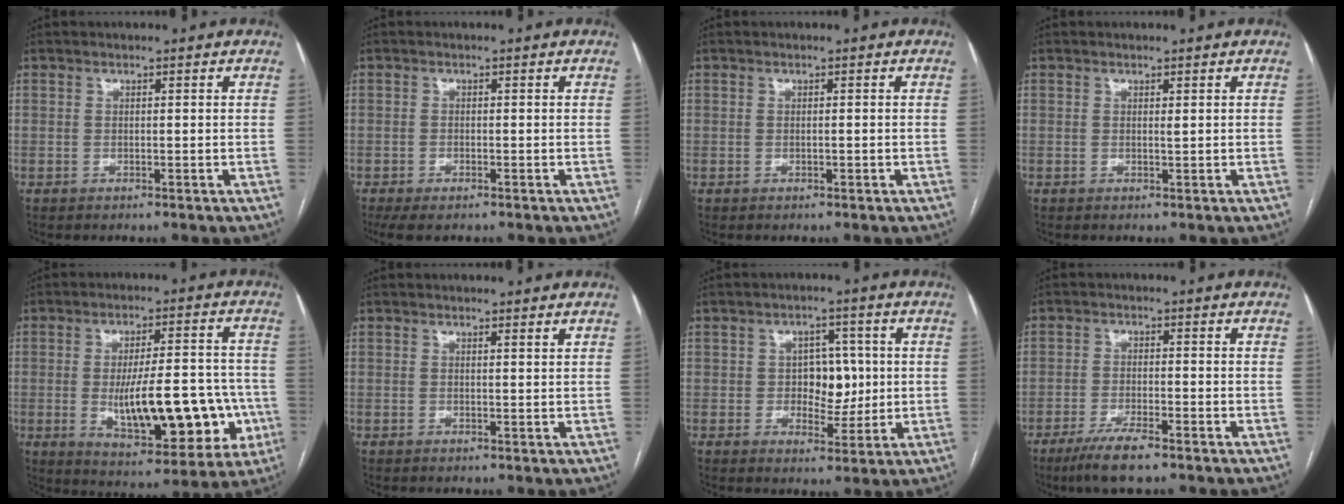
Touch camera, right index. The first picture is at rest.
{"total": 3.5, "force": [-2.4, 1.4, 2.1], "torque": [-0.042, -0.008, -0.033]}
{"total": 0.5, "force": [-0.1, 0.1, 0.5], "torque": [-0.012, -0.001, 0.001]}
{"total": 0.0}
{"total": 17.8, "force": [-3.5, 6.0, 16.4], "torque": [-0.225, 0.014, -0.034]}
{"total": 0.9, "force": [0.9, 0.0, 0.3], "torque": [-0.013, -0.002, 0.009]}
{"total": 6.1, "force": [0.3, 4.2, 4.5], "torque": [-0.058, 0.014, 0.011]}
{"total": 6.3, "force": [-4.4, 0.7, 4.5], "torque": [-0.089, -0.014, -0.079]}